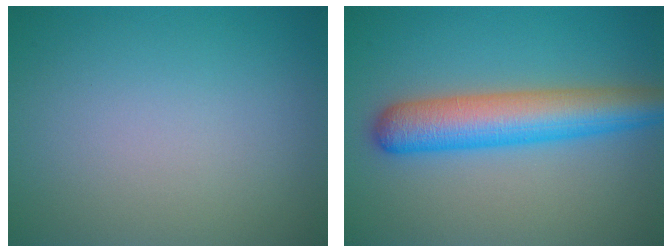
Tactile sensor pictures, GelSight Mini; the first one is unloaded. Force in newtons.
{"total": 6.8, "press": 6.8, "slide": 0.2}